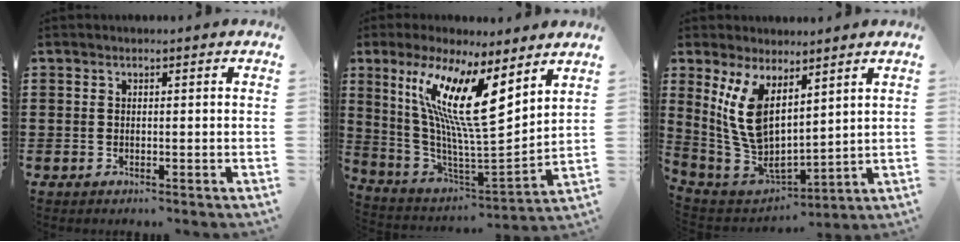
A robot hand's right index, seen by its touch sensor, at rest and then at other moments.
{"total": 14.4, "force": [7.0, 2.2, 12.4], "torque": [-0.263, -0.035, 0.115]}
{"total": 8.9, "force": [3.8, 3.9, 7.1], "torque": [-0.178, -0.035, 0.069]}